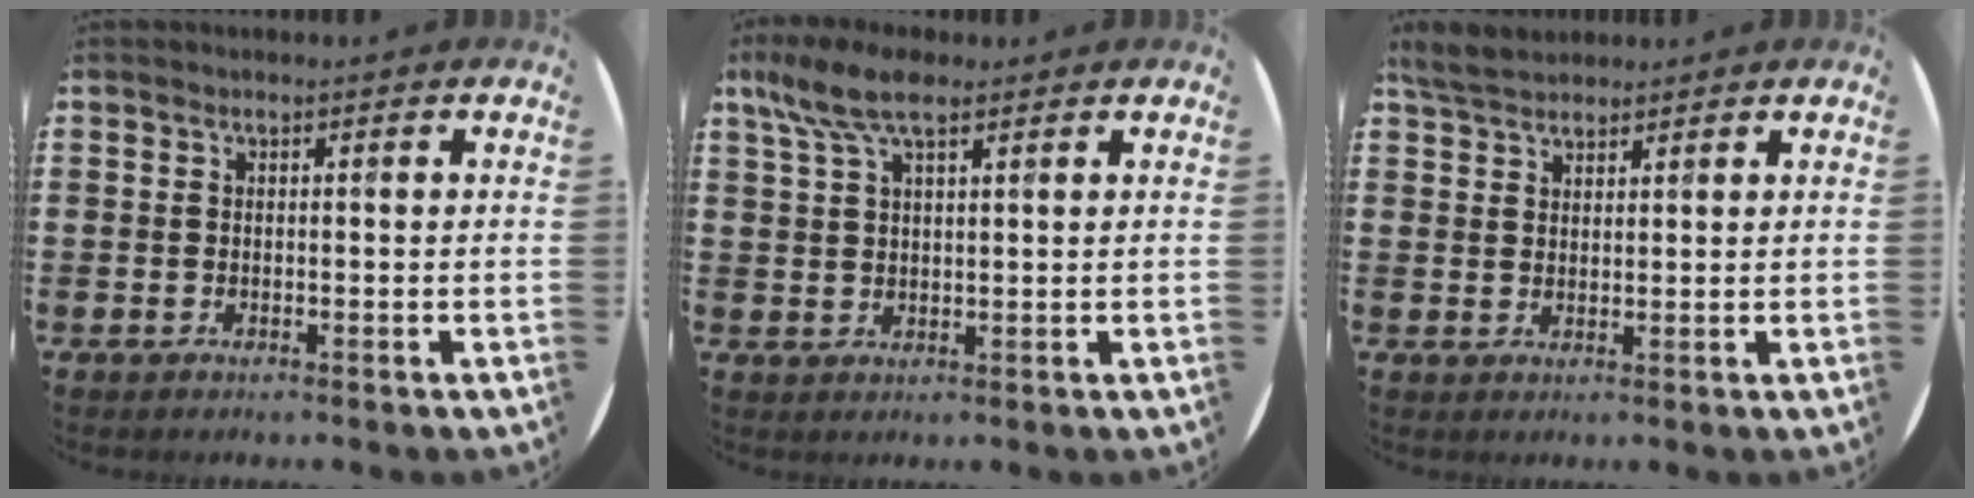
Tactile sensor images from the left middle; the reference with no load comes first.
{"total": 6.7, "force": [4.4, 2.4, 4.5], "torque": [-0.098, 0.002, 0.080]}
{"total": 4.1, "force": [3.7, 1.3, 1.1], "torque": [-0.031, -0.001, 0.072]}